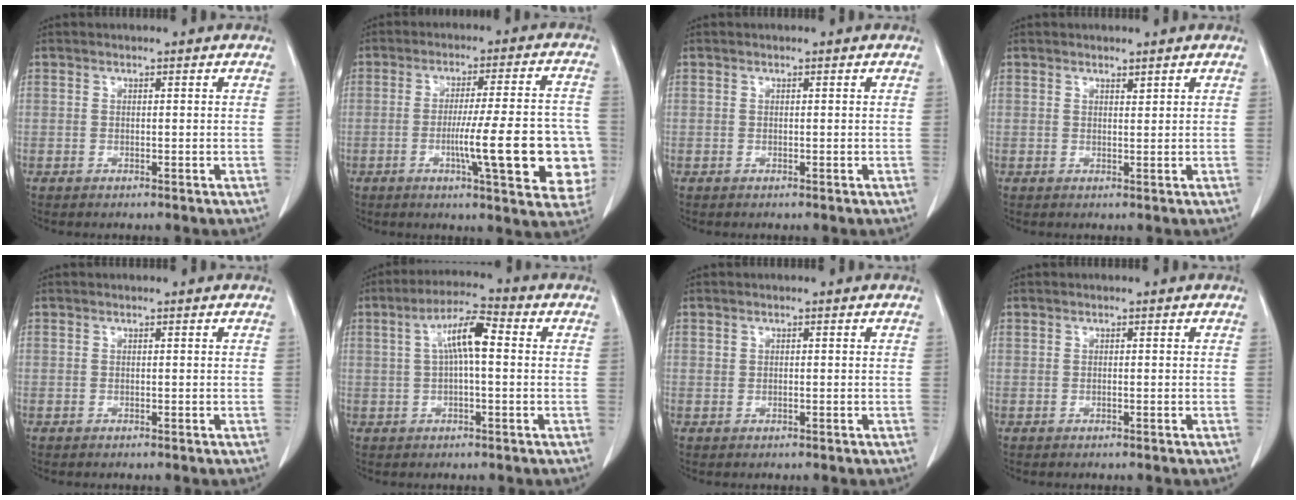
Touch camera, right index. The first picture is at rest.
{"total": 16.6, "force": [-3.8, 2.1, 16.0], "torque": [-0.155, 0.017, -0.040]}
{"total": 0.0}
{"total": 0.8, "force": [0.7, 0.1, 0.3], "torque": [-0.008, -0.005, 0.013]}
{"total": 0.0}
{"total": 7.3, "force": [1.1, 1.4, 7.0], "torque": [-0.132, 0.024, 0.016]}
{"total": 0.6, "force": [0.1, 0.3, 0.4], "torque": [-0.013, 0.003, 0.004]}
{"total": 0.0}